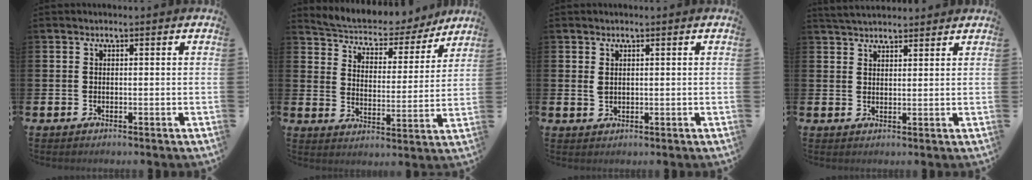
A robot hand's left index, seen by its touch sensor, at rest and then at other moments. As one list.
[{"total": 5.7, "force": [5.4, 1.7, 0.7], "torque": [-0.051, -0.045, 0.089]}, {"total": 1.3, "force": [0.9, 0.6, 0.7], "torque": [-0.006, 0.000, 0.013]}, {"total": 3.4, "force": [3.3, 0.6, 0.3], "torque": [-0.015, -0.011, 0.062]}]